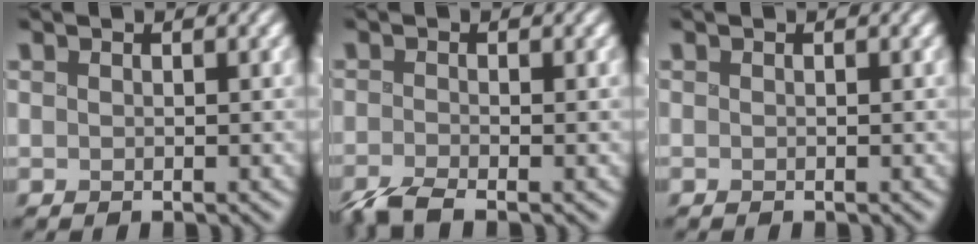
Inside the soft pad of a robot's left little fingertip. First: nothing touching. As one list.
[{"total": 3.0, "force": [-2.3, 0.4, 1.9], "torque": [-0.035, -0.007, -0.054]}, {"total": 0.0}]